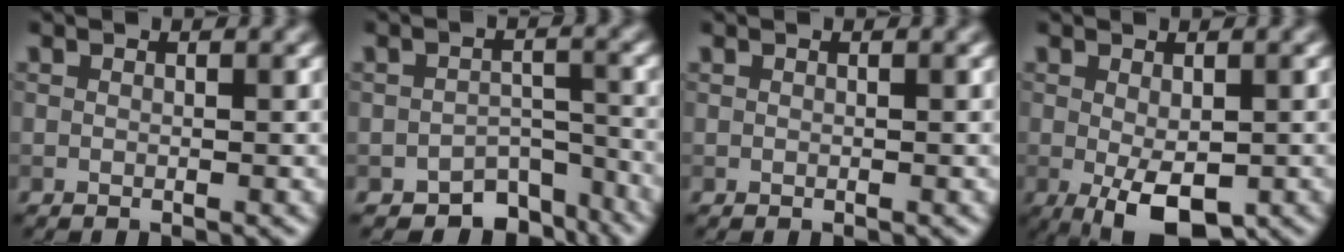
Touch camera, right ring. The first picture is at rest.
{"total": 4.7, "force": [-3.6, 2.5, 1.7], "torque": [-0.007, -0.007, -0.052]}
{"total": 0.0}
{"total": 4.8, "force": [-1.3, 2.3, 4.0], "torque": [-0.073, -0.014, -0.015]}